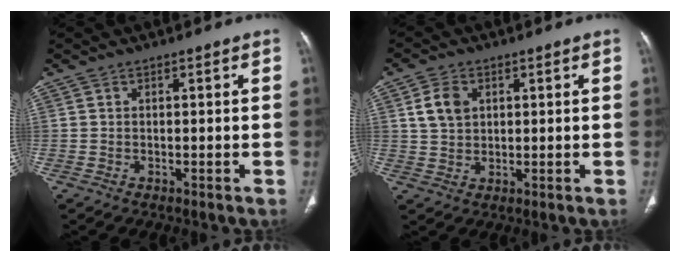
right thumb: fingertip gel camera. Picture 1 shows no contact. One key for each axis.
{"total": 5.3, "fx": 1.7, "fy": 3.9, "fz": 3.1, "tx": -0.049, "ty": -0.003, "tz": 0.033}